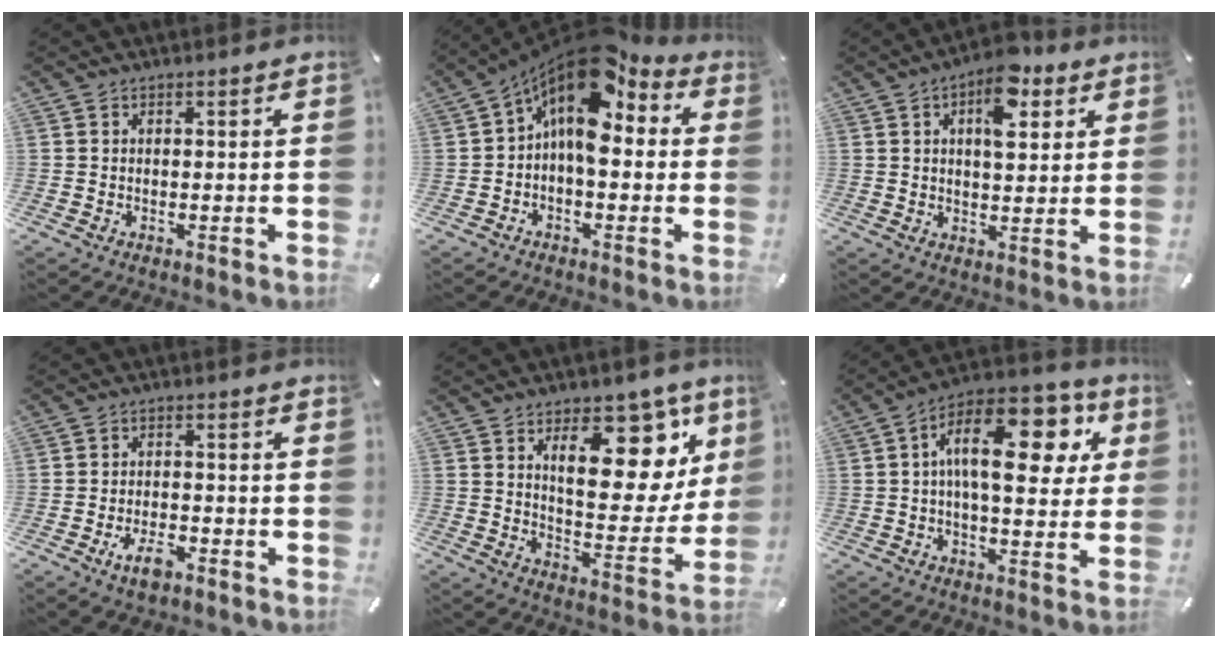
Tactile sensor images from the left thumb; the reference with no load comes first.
{"total": 13.1, "force": [5.4, 6.4, 10.1], "torque": [-0.189, -0.046, 0.089]}
{"total": 10.4, "force": [4.8, 5.6, 7.3], "torque": [-0.097, -0.015, 0.079]}
{"total": 5.7, "force": [-3.1, 2.7, 3.9], "torque": [-0.078, 0.013, -0.058]}
{"total": 19.5, "force": [9.7, 10.6, 13.1], "torque": [-0.159, -0.065, 0.158]}
{"total": 18.5, "force": [5.9, 9.4, 14.9], "torque": [-0.235, -0.024, 0.096]}